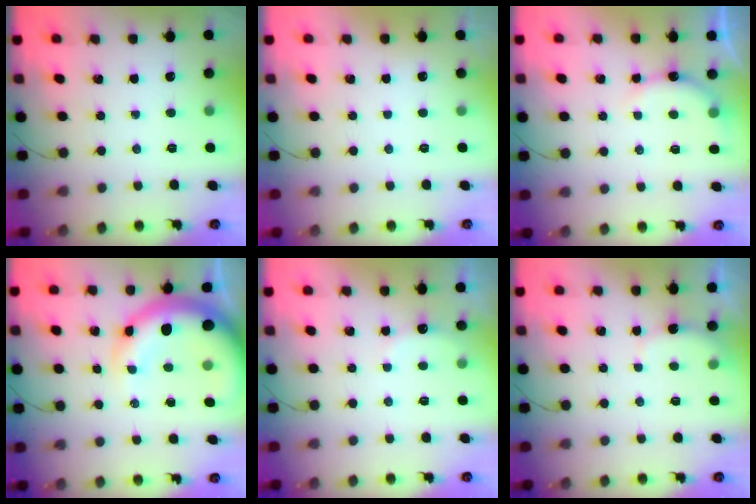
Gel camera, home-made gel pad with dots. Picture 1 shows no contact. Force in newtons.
{"total": 2.8, "press": 2.8, "slide": 0.1}
{"total": 6.2, "press": 6.2, "slide": 0.7}
{"total": 11.4, "press": 10.9, "slide": 3.1}
{"total": 4.4, "press": 4.3, "slide": 1.0}
{"total": 3.0, "press": 2.9, "slide": 0.7}